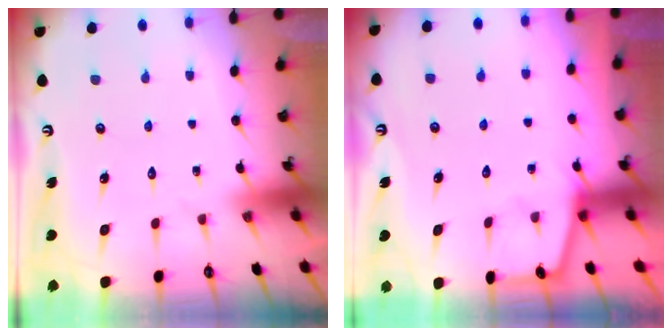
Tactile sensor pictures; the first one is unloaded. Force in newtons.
{"total": 2.7, "press": 2.7, "slide": 0.4}